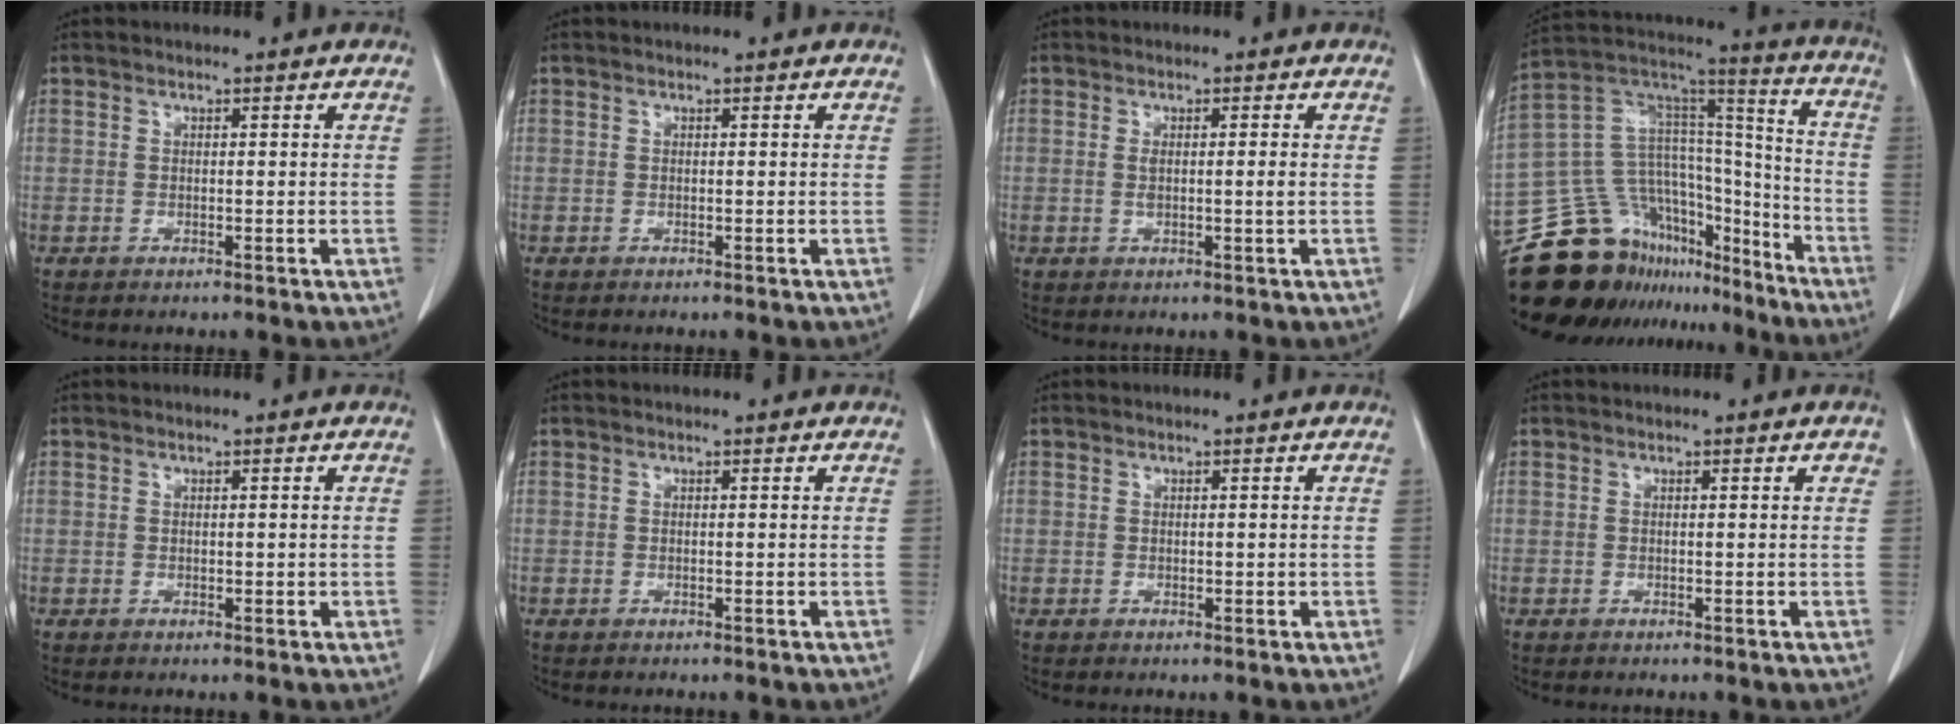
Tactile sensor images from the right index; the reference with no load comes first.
{"total": 0.0}
{"total": 1.9, "force": [0.1, 0.1, 1.9], "torque": [-0.039, 0.000, 0.006]}
{"total": 27.9, "force": [-22.3, 12.8, 10.7], "torque": [-0.207, 0.037, -0.350]}
{"total": 0.7, "force": [0.1, 0.6, 0.4], "torque": [-0.004, 0.001, 0.003]}
{"total": 0.0}
{"total": 0.6, "force": [0.1, 0.5, 0.2], "torque": [0.000, 0.001, 0.002]}
{"total": 0.7, "force": [0.2, 0.3, 0.6], "torque": [-0.008, 0.002, 0.002]}